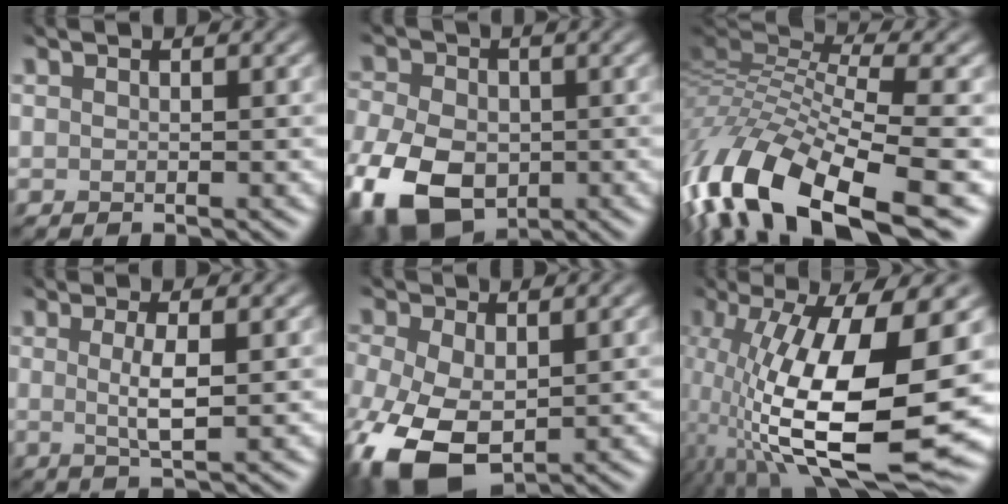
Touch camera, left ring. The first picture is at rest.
{"total": 8.8, "force": [-4.1, 5.9, 5.1], "torque": [-0.130, -0.021, -0.083]}
{"total": 13.1, "force": [-7.1, 5.6, 9.5], "torque": [-0.213, -0.004, -0.134]}
{"total": 2.5, "force": [-0.3, 0.5, 2.4], "torque": [-0.046, -0.012, -0.005]}
{"total": 8.8, "force": [-3.2, 5.1, 6.4], "torque": [-0.172, -0.028, -0.053]}
{"total": 14.2, "force": [-3.3, 4.5, 13.1], "torque": [-0.246, -0.020, -0.053]}